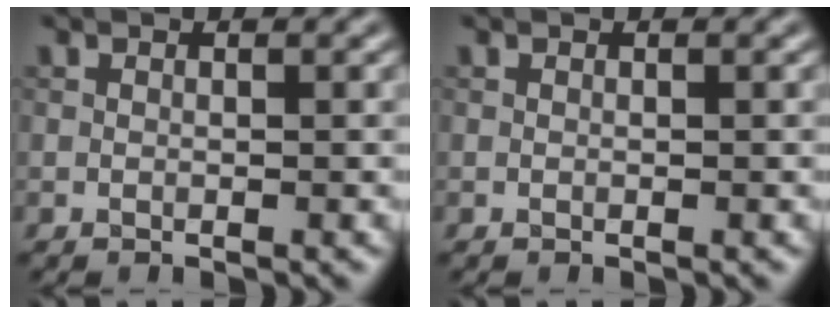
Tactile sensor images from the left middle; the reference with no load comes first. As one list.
[{"total": 0.0}]